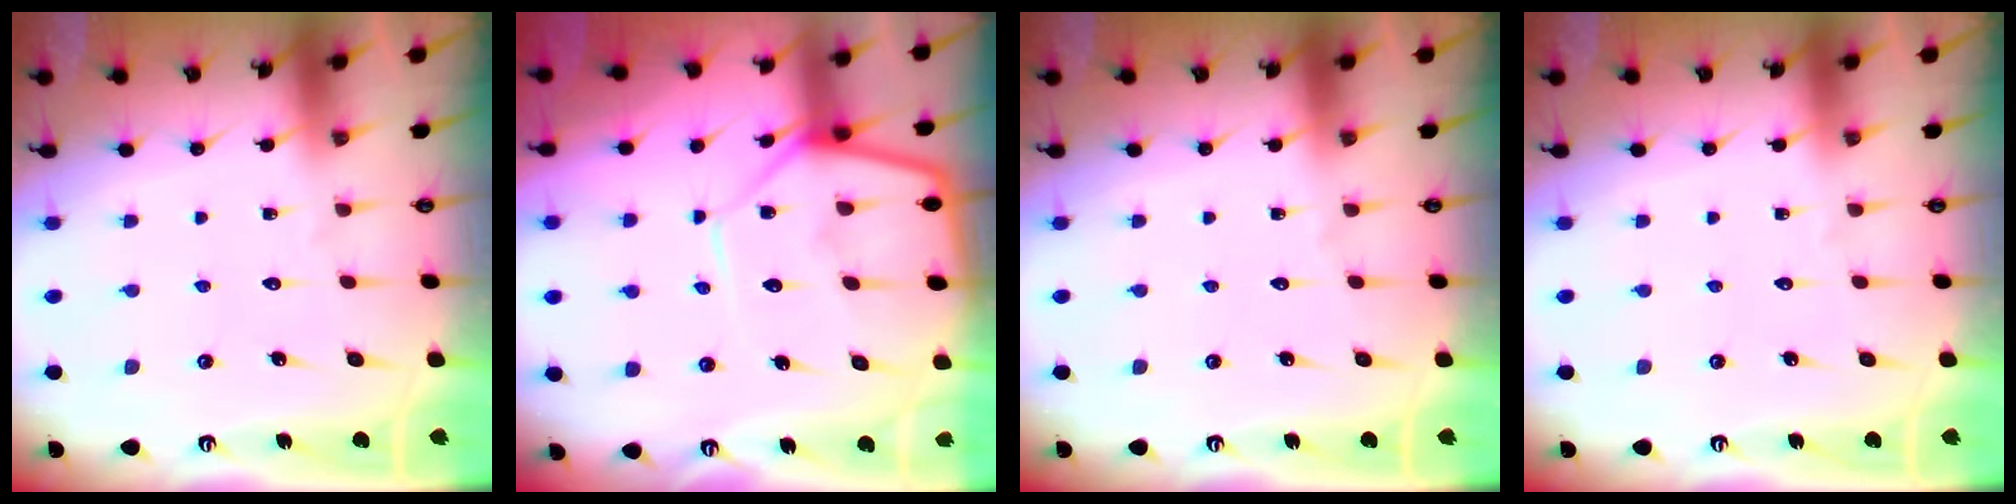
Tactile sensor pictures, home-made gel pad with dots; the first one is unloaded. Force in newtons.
{"total": 10.4, "press": 10.4, "slide": 1.0}
{"total": 0.0}
{"total": 0.0}